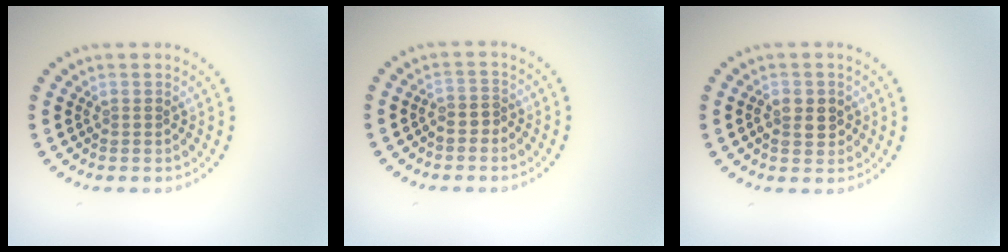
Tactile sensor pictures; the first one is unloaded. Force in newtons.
{"total": 1.2, "press": 0.9, "slide": 0.7}
{"total": 2.5, "press": 2.5, "slide": 0.4}